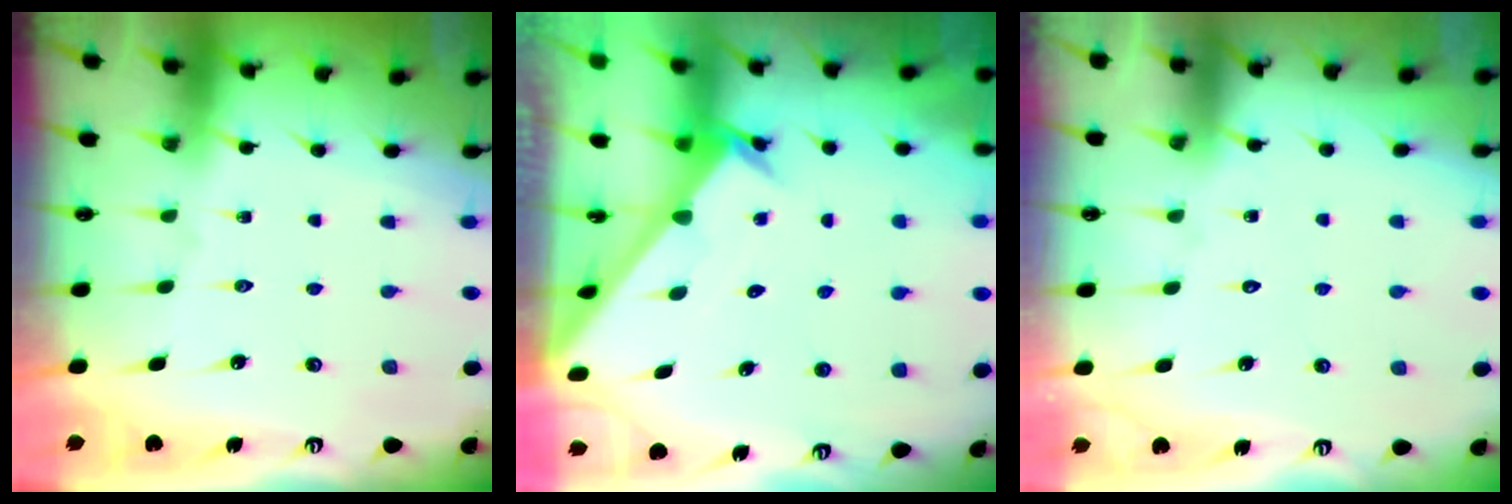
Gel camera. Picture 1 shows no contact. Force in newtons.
{"total": 2.3, "press": 2.3, "slide": 0.2}
{"total": 3.8, "press": 3.8, "slide": 0.3}